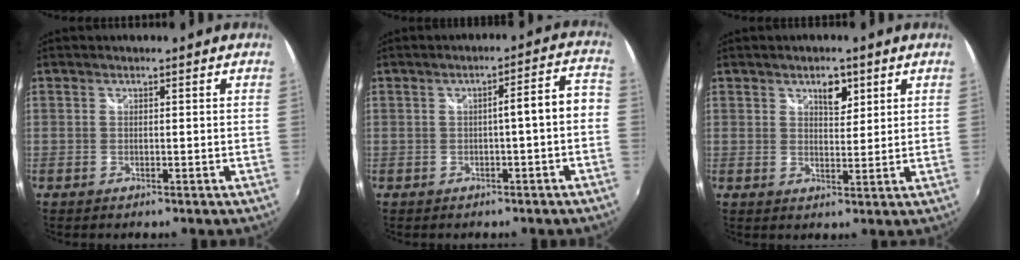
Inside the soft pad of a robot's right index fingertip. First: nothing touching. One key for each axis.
{"total": 5.2, "fx": -1.5, "fy": 0.0, "fz": 4.9, "tx": -0.068, "ty": 0.020, "tz": -0.008}
{"total": 3.9, "fx": 2.3, "fy": 1.8, "fz": 2.5, "tx": -0.034, "ty": 0.005, "tz": 0.038}